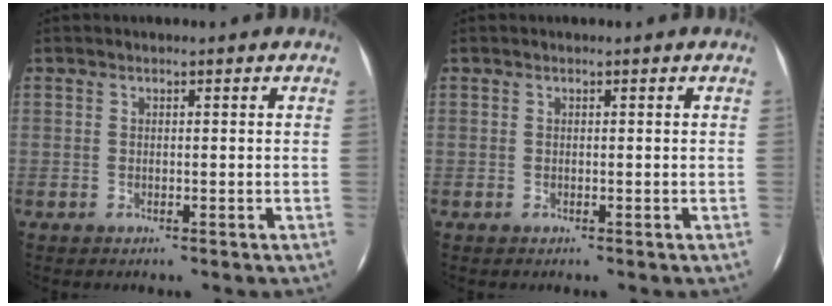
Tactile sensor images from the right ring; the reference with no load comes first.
{"total": 0.0}